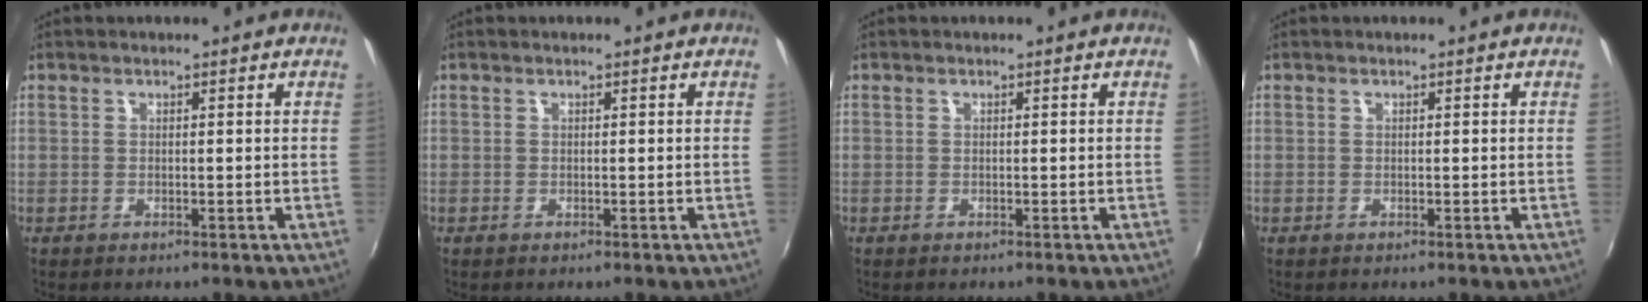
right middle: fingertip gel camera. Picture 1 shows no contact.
{"total": 0.0}
{"total": 0.0}
{"total": 0.0}